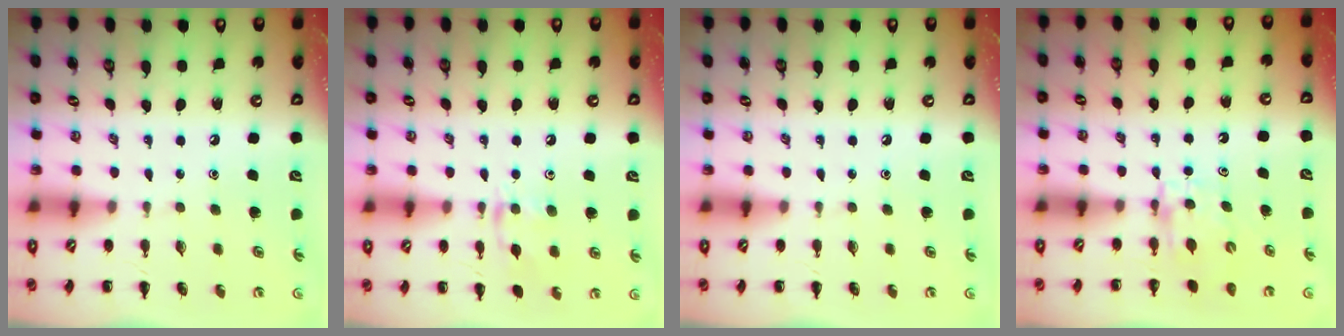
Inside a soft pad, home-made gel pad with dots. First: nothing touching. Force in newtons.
{"total": 8.8, "press": 8.8, "slide": 0.8}
{"total": 0.0}
{"total": 4.5, "press": 4.5, "slide": 0.5}